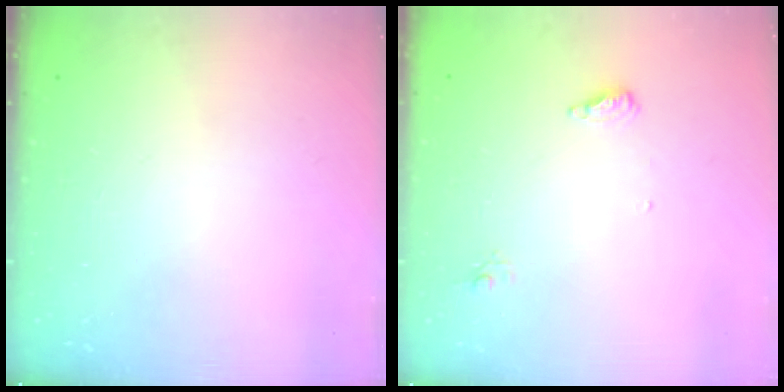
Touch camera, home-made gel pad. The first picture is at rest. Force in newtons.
{"total": 6.5, "press": 6.4, "slide": 1.1}